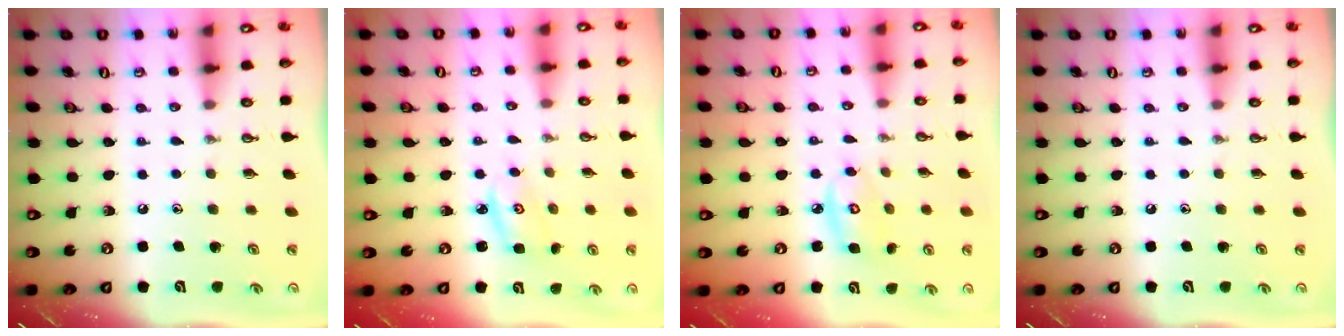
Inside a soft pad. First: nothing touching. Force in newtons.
{"total": 2.9, "press": 2.9, "slide": 0.2}
{"total": 5.9, "press": 5.9, "slide": 0.3}
{"total": 0.0}